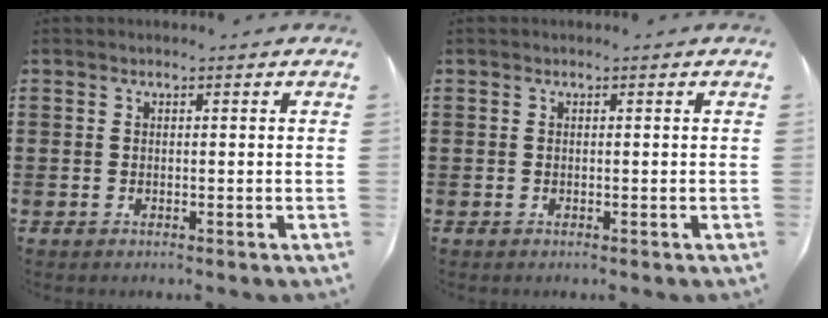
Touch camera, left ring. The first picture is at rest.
{"total": 0.0}